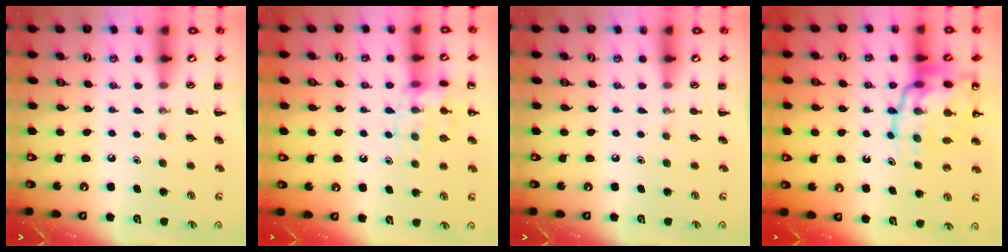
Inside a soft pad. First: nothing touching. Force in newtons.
{"total": 12.0, "press": 12.0, "slide": 0.6}
{"total": 0.0}
{"total": 21.4, "press": 21.0, "slide": 4.0}